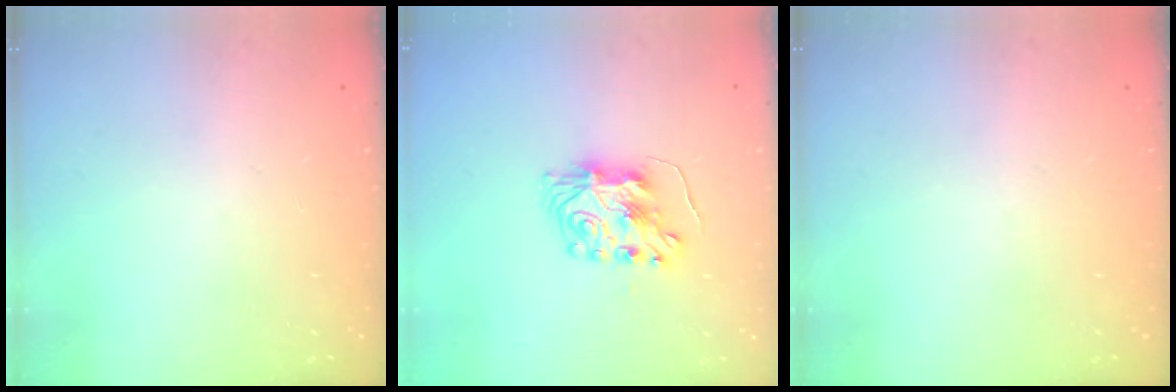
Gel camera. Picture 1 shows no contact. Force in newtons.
{"total": 7.8, "press": 7.8, "slide": 0.2}
{"total": 0.0}